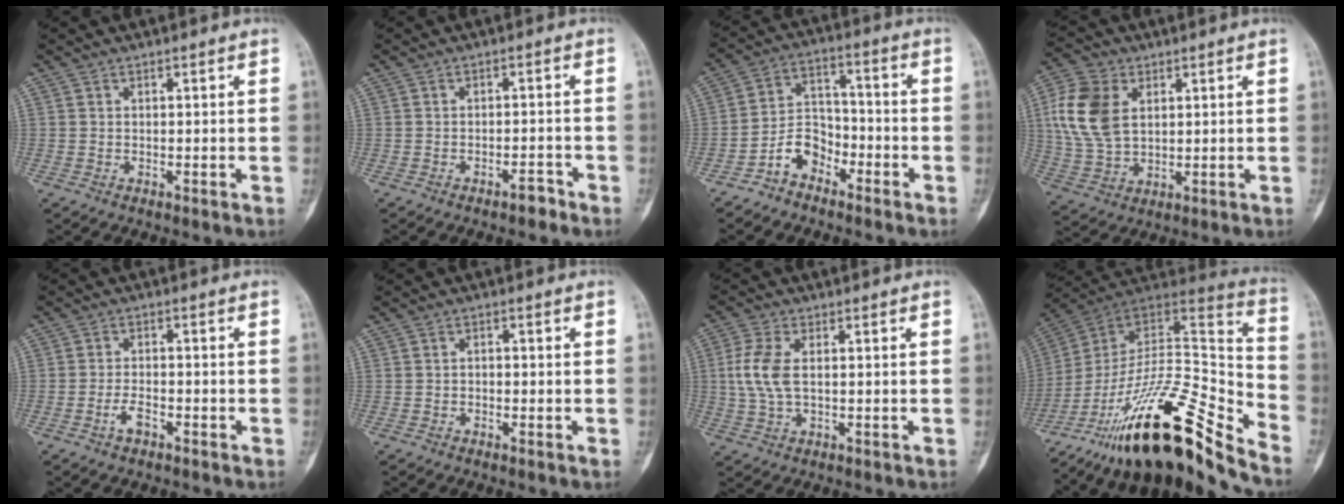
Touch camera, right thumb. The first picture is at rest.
{"total": 2.0, "force": [-1.7, 0.6, 0.8], "torque": [-0.013, 0.017, -0.028]}
{"total": 7.4, "force": [-4.8, 4.9, 2.8], "torque": [-0.036, 0.056, -0.099]}
{"total": 12.4, "force": [3.2, 8.3, 8.6], "torque": [-0.172, -0.001, 0.064]}
{"total": 2.7, "force": [-1.8, 1.3, 1.6], "torque": [-0.036, 0.016, -0.036]}
{"total": 0.9, "force": [-0.4, 0.7, 0.5], "torque": [-0.004, 0.004, -0.011]}
{"total": 6.8, "force": [0.5, 3.5, 5.8], "torque": [-0.143, 0.008, 0.008]}
{"total": 27.3, "force": [-19.9, 6.0, 17.7], "torque": [-0.247, 0.103, -0.334]}